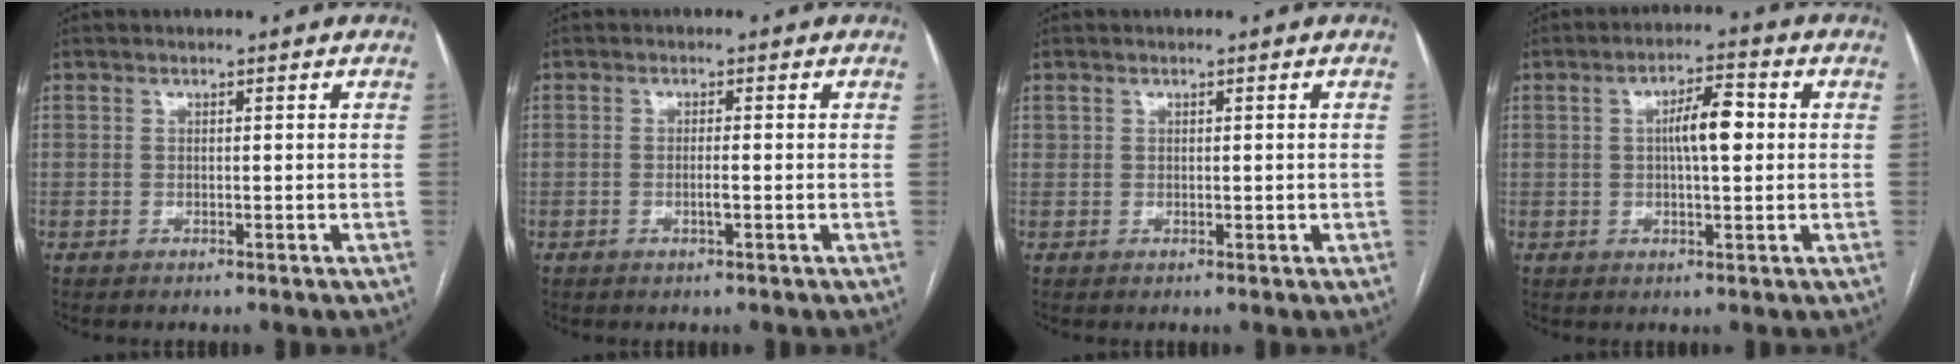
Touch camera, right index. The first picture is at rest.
{"total": 1.6, "force": [-0.5, 0.1, 1.5], "torque": [-0.029, -0.001, -0.008]}
{"total": 1.0, "force": [0.2, 0.8, 0.7], "torque": [-0.015, 0.005, 0.009]}
{"total": 6.1, "force": [0.7, 1.5, 5.9], "torque": [-0.105, 0.014, 0.011]}